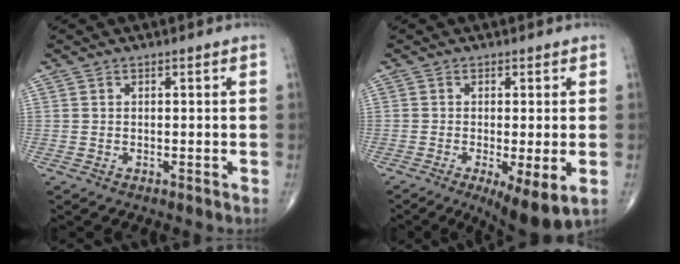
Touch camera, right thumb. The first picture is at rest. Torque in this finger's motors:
{"motor_torque": [0.05, 0.91, 0.15, -0.17, 0.07]}